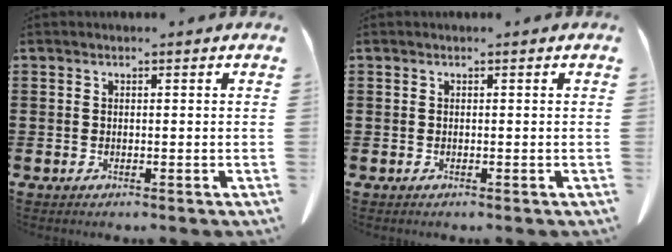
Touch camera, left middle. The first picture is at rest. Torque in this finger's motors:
{"motor_torque": [0.40, -0.64, 0.00, 0.02]}